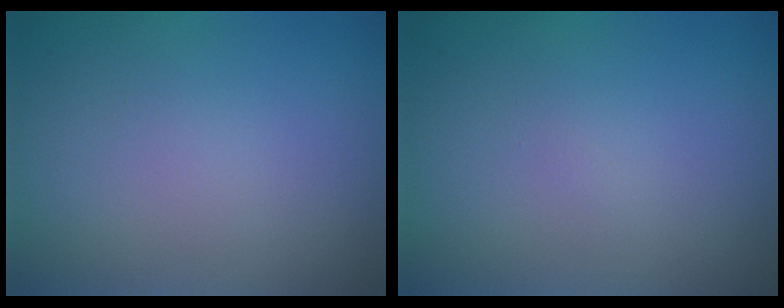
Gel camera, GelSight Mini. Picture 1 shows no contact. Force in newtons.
{"total": 0.0}